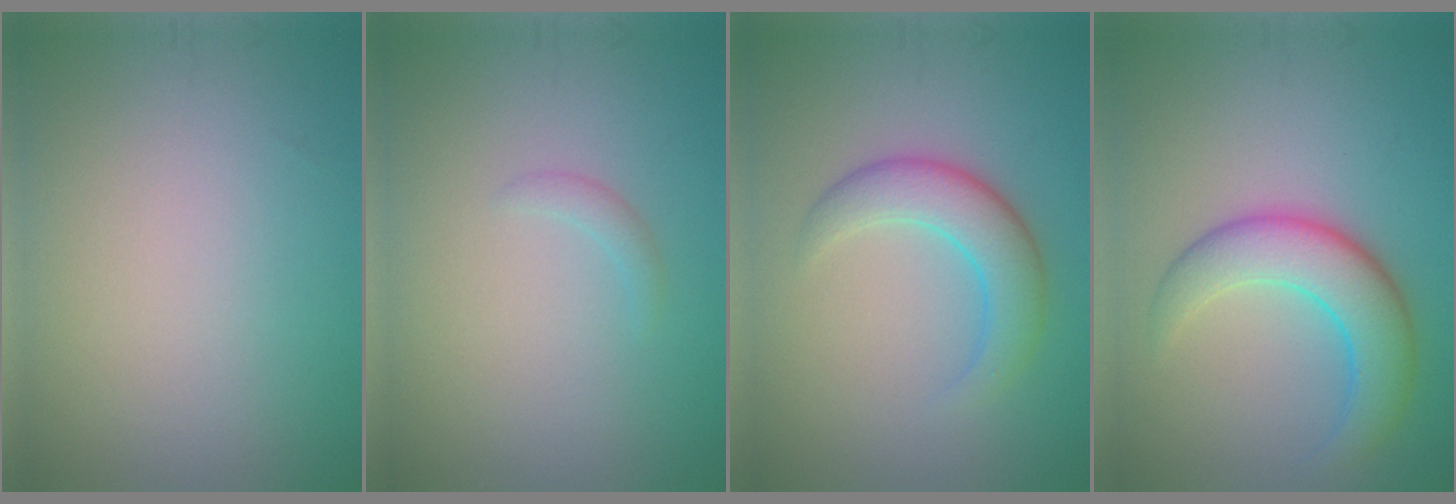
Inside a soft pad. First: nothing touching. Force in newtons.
{"total": 0.9, "press": 0.9, "slide": 0.2}
{"total": 4.3, "press": 4.3, "slide": 0.2}
{"total": 5.7, "press": 5.7, "slide": 0.0}